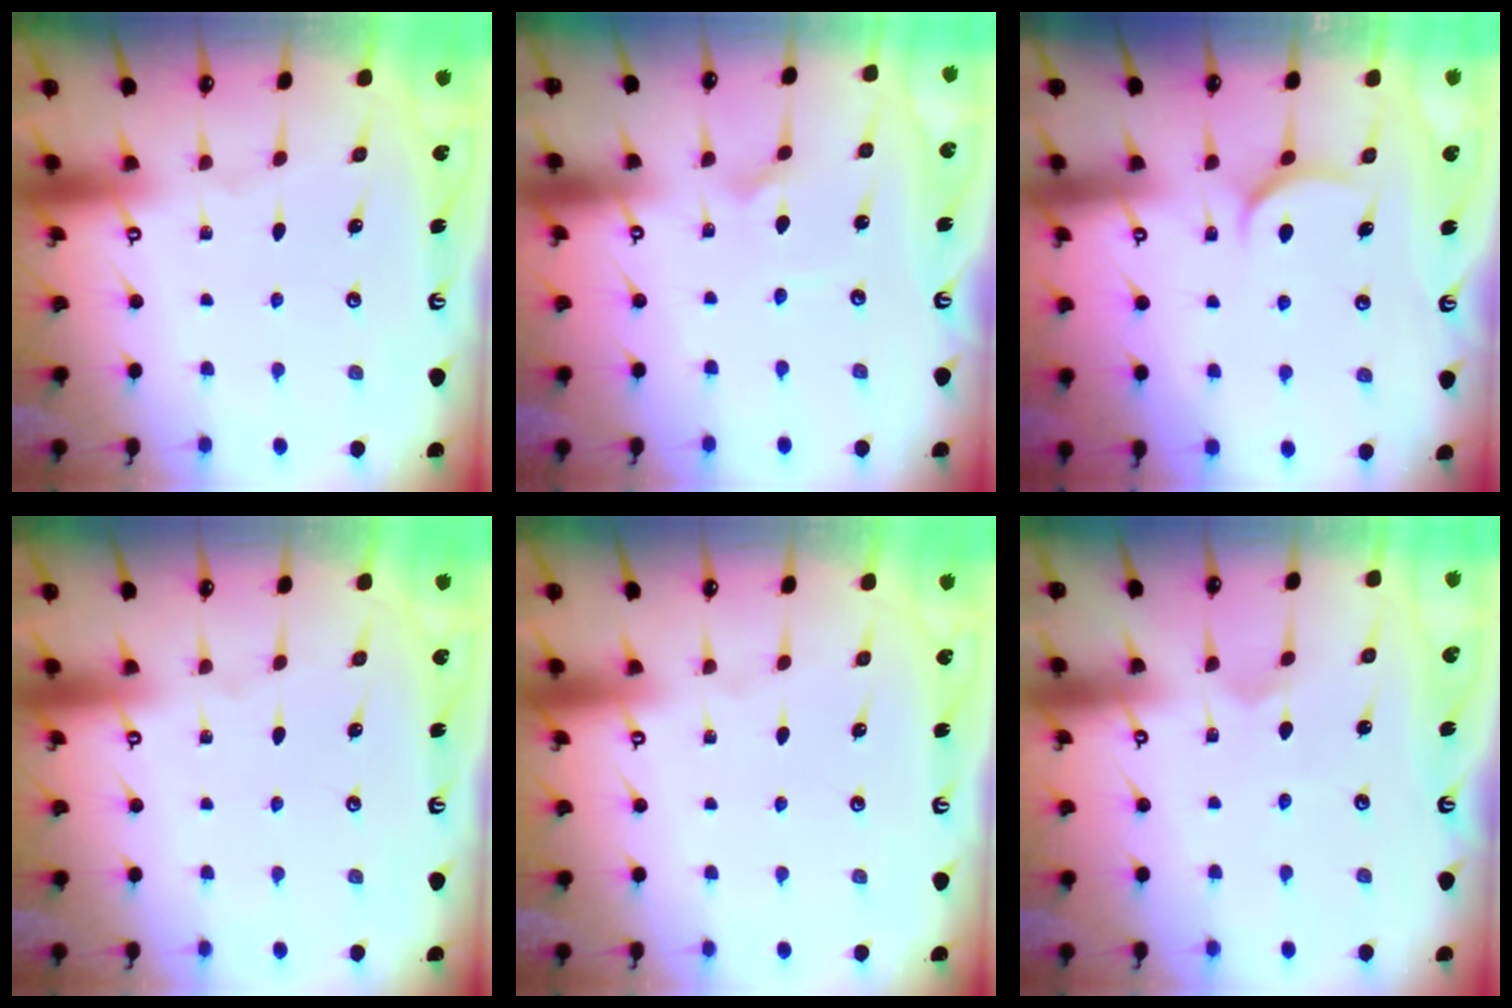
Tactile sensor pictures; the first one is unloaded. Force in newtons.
{"total": 5.0, "press": 4.9, "slide": 0.7}
{"total": 5.5, "press": 5.5, "slide": 0.1}
{"total": 0.0}
{"total": 0.0}
{"total": 2.9, "press": 2.9, "slide": 0.3}